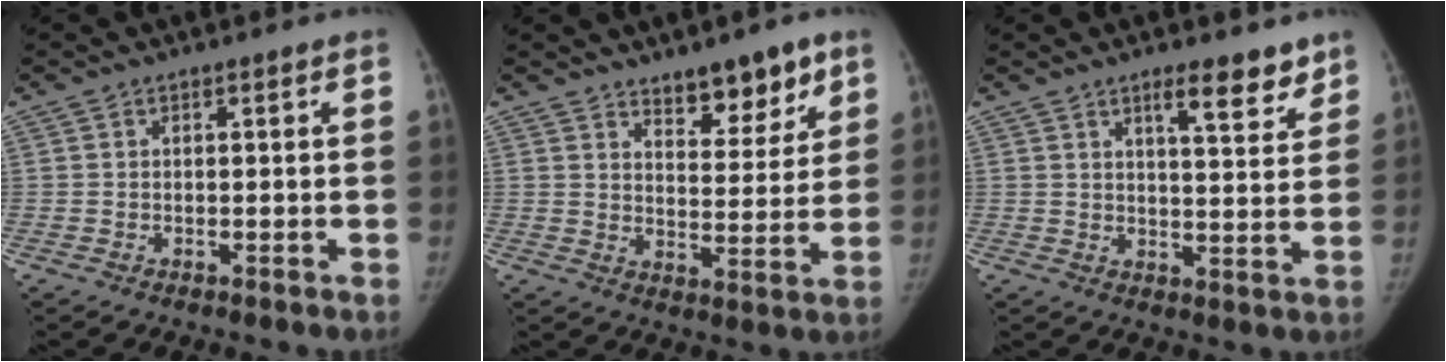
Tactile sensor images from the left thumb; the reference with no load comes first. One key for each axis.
{"total": 9.8, "fx": 6.8, "fy": 4.2, "fz": 5.7, "tx": -0.043, "ty": -0.048, "tz": 0.106}
{"total": 8.0, "fx": 5.6, "fy": 2.2, "fz": 5.2, "tx": -0.052, "ty": -0.036, "tz": 0.081}